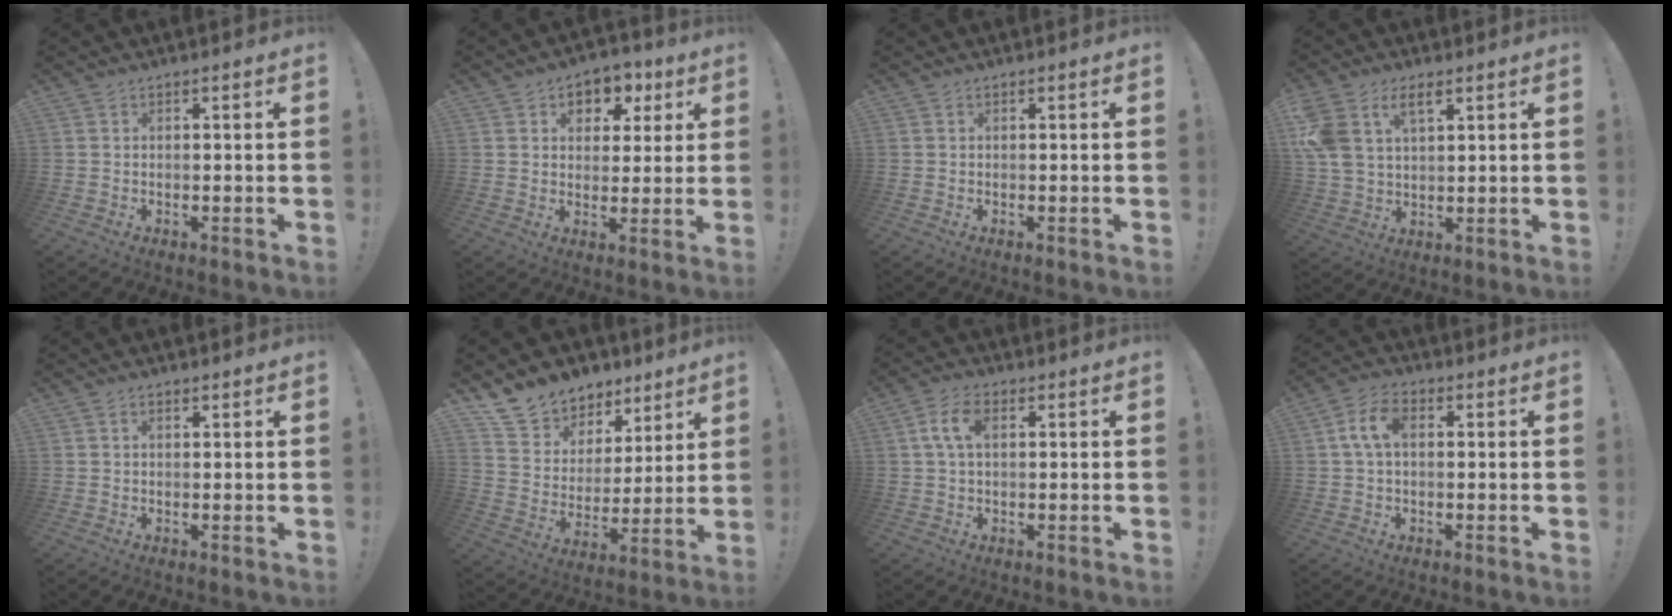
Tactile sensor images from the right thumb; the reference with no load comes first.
{"total": 7.4, "force": [2.7, 6.2, 3.1], "torque": [-0.029, -0.012, 0.051]}
{"total": 0.0}
{"total": 9.4, "force": [4.7, 5.5, 6.0], "torque": [-0.134, -0.007, 0.093]}
{"total": 0.8, "force": [0.5, 0.5, 0.4], "torque": [-0.001, -0.001, 0.008]}
{"total": 11.1, "force": [8.4, 7.0, 1.8], "torque": [-0.037, -0.068, 0.160]}
{"total": 6.7, "force": [1.7, 3.8, 5.2], "torque": [-0.104, 0.007, 0.030]}
{"total": 7.4, "force": [1.2, 4.6, 5.7], "torque": [-0.107, 0.014, 0.023]}